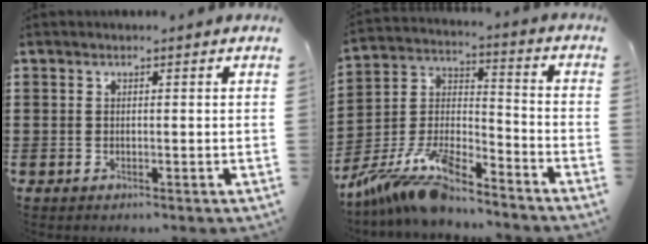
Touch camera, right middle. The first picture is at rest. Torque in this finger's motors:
{"motor_torque": [2.14, 0.00, 0.56, 0.13]}